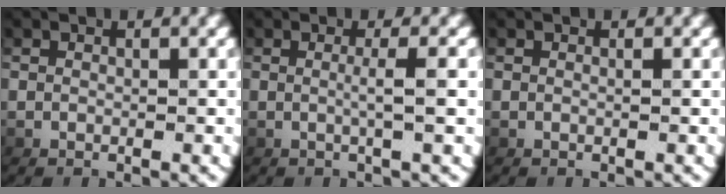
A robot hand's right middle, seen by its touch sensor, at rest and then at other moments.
{"total": 1.8, "force": [0.2, -0.6, 1.7], "torque": [-0.036, 0.001, 0.005]}
{"total": 0.0}